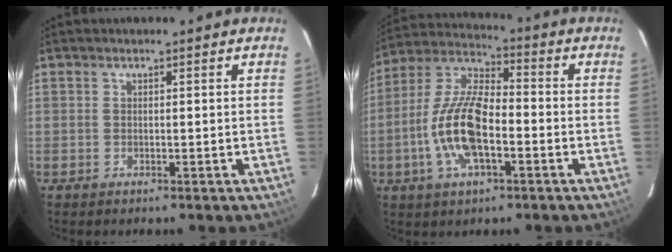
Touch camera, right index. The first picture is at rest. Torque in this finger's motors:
{"motor_torque": [2.08, -0.06, 0.84, 0.11]}